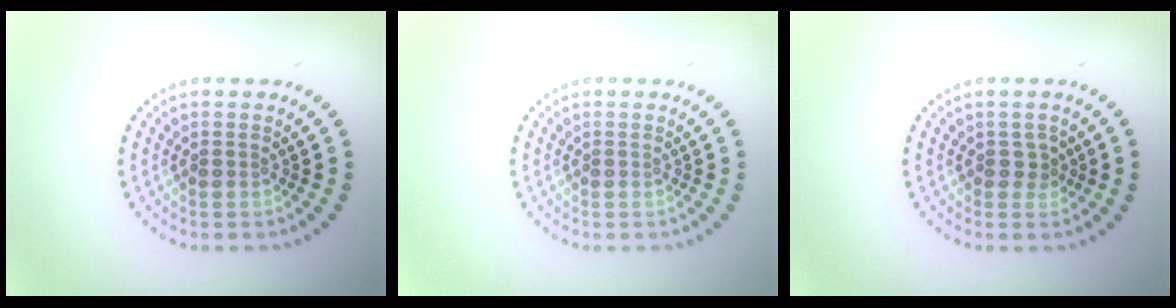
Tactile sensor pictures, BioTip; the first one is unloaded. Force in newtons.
{"total": 0.0}
{"total": 1.5, "press": 1.2, "slide": 0.8}